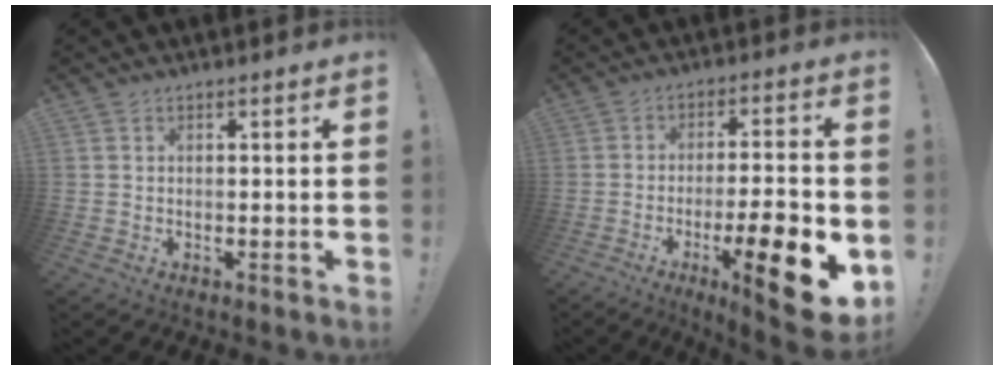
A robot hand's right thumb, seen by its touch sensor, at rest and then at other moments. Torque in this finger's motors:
{"motor_torque": [0.32, 0.76, 1.45, -1.32, 0.41]}